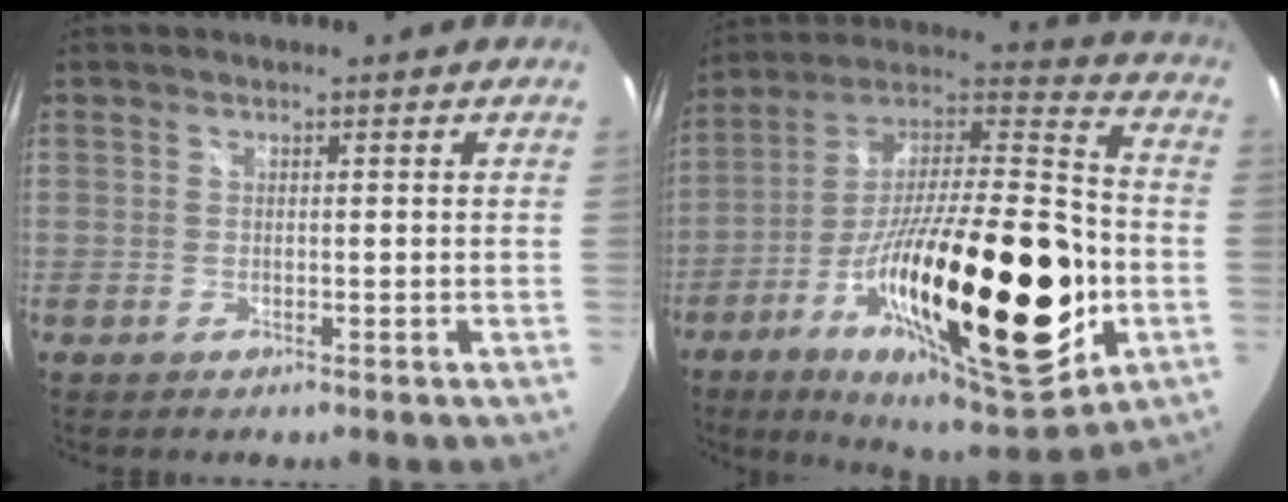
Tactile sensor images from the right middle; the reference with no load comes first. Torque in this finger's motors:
{"motor_torque": [2.14, 0.00, 0.90, 0.21]}